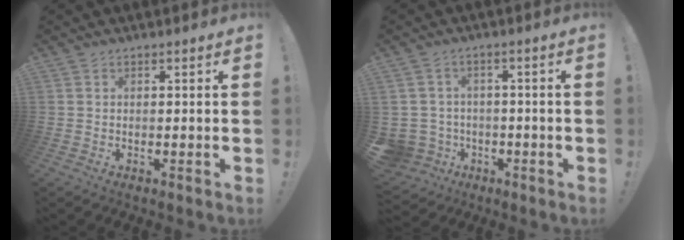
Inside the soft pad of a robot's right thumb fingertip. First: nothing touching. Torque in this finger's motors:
{"motor_torque": [-0.02, 0.08, -0.01, -0.13, 0.10]}